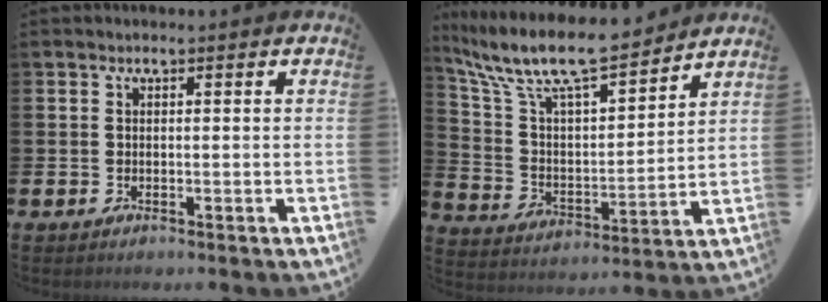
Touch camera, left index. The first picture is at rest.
{"total": 11.6, "force": [10.3, 2.5, 4.8], "torque": [-0.135, -0.065, 0.177]}